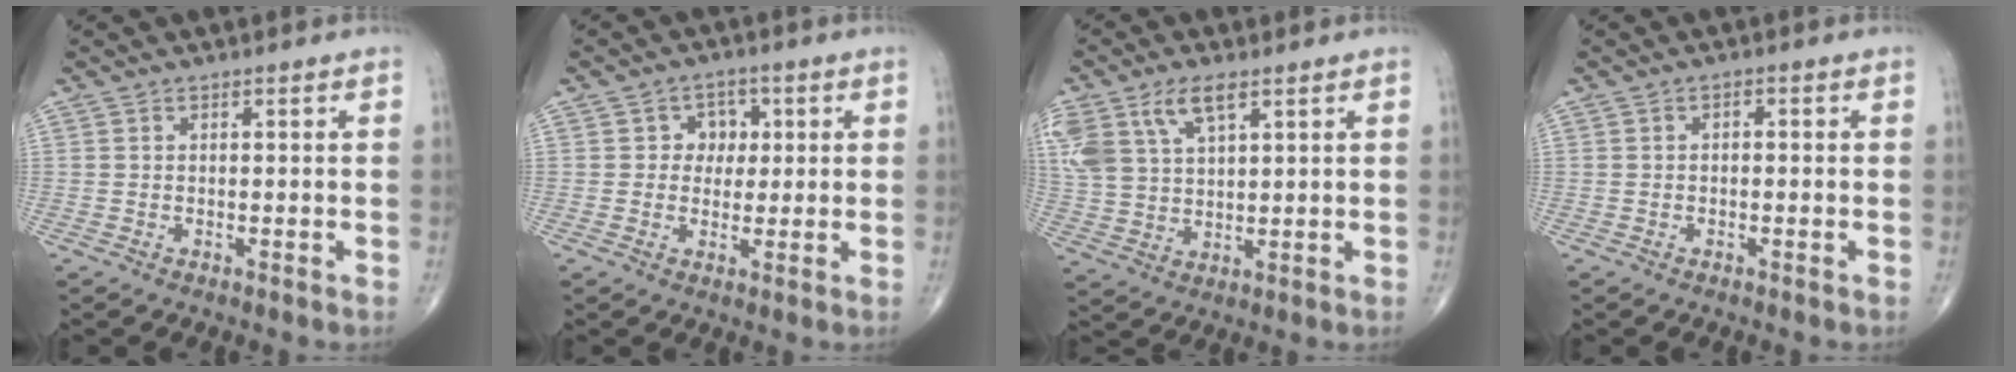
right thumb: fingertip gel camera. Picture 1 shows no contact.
{"total": 4.7, "force": [0.9, 4.1, 2.0], "torque": [0.007, 0.005, 0.005]}
{"total": 12.1, "force": [6.1, 6.1, 8.5], "torque": [-0.186, -0.007, 0.123]}
{"total": 1.1, "force": [0.0, 0.6, 0.9], "torque": [-0.012, 0.006, -0.003]}